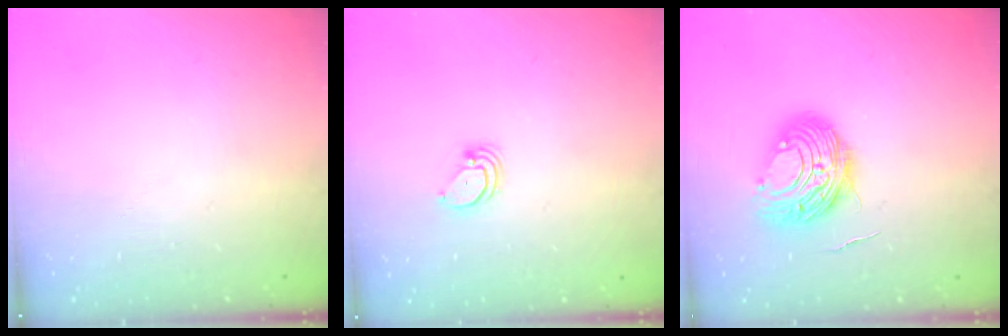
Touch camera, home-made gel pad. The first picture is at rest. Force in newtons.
{"total": 2.0, "press": 2.0, "slide": 0.1}
{"total": 11.3, "press": 11.3, "slide": 0.9}